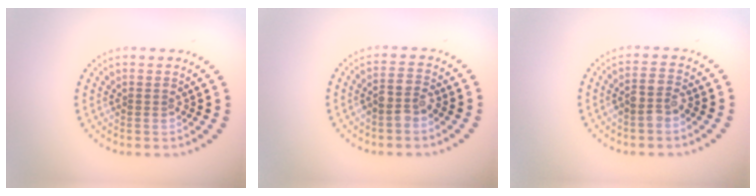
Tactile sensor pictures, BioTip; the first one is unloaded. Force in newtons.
{"total": 2.4, "press": 2.2, "slide": 1.1}
{"total": 2.2, "press": 2.0, "slide": 1.0}